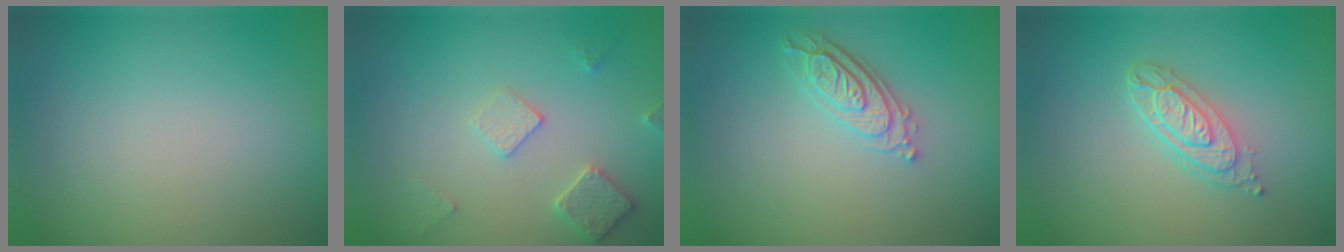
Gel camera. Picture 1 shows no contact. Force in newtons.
{"total": 2.9, "press": 2.9, "slide": 0.4}
{"total": 3.0, "press": 2.6, "slide": 1.5}
{"total": 3.5, "press": 2.7, "slide": 2.2}